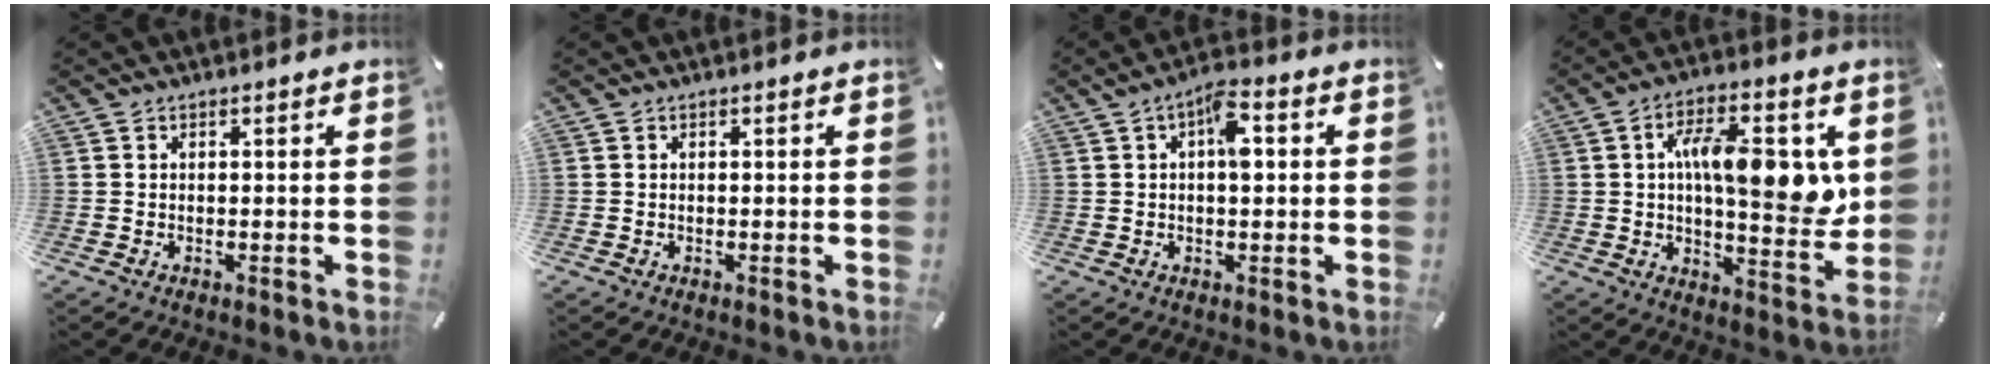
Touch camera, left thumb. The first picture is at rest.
{"total": 0.0}
{"total": 6.4, "force": [1.2, 3.1, 5.4], "torque": [-0.076, 0.003, 0.012]}
{"total": 15.8, "force": [3.5, 6.4, 14.1], "torque": [-0.193, -0.004, 0.050]}